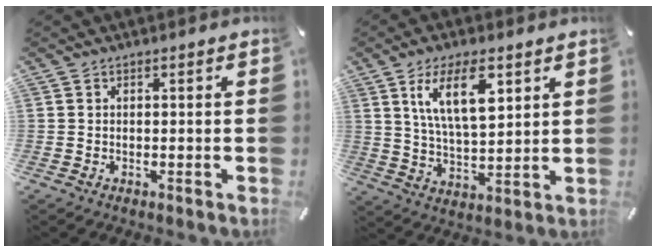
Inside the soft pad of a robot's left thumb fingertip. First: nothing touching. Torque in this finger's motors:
{"motor_torque": [1.82, 1.70, 1.39, -0.68, 0.32]}